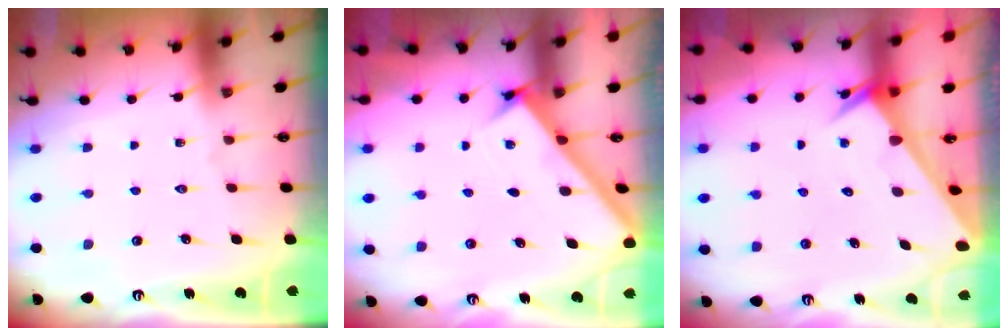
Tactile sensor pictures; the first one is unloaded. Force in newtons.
{"total": 2.7, "press": 2.7, "slide": 0.3}
{"total": 2.4, "press": 2.4, "slide": 0.0}